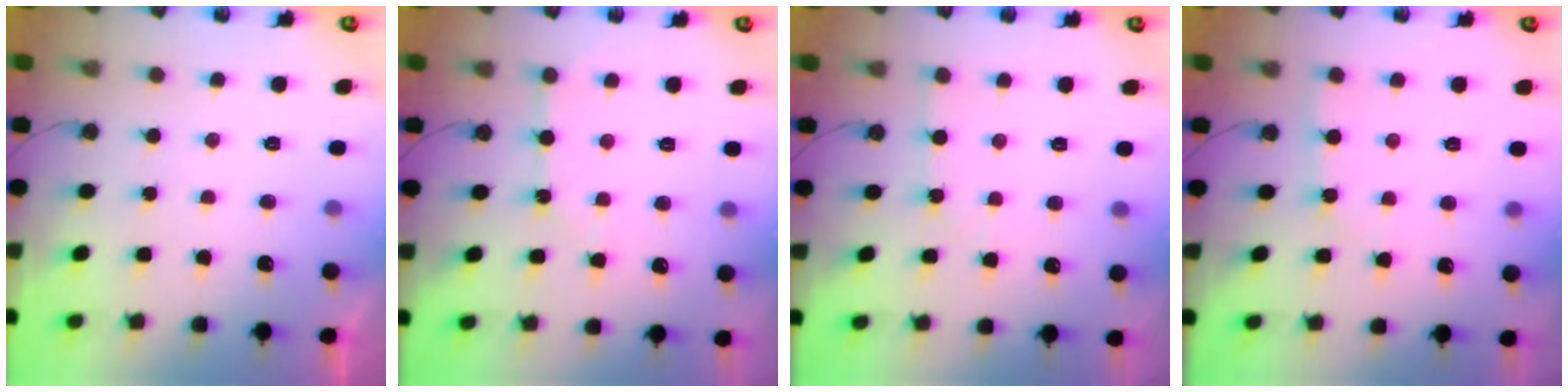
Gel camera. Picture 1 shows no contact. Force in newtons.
{"total": 3.3, "press": 3.3, "slide": 0.4}
{"total": 2.0, "press": 2.0, "slide": 0.2}
{"total": 1.8, "press": 1.8, "slide": 0.2}